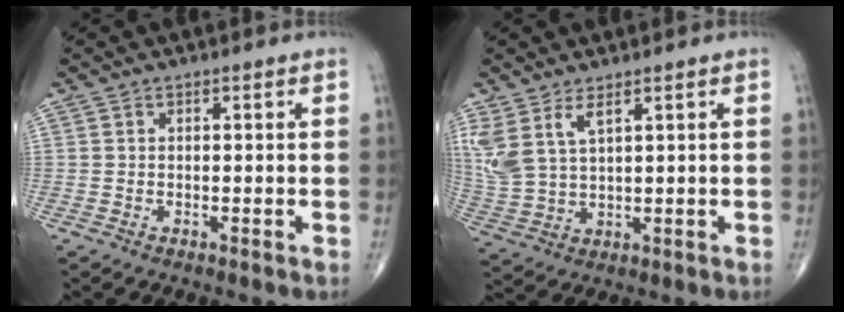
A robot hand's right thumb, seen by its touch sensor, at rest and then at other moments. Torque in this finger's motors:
{"motor_torque": [0.09, 0.11, 0.58, 0.59, 0.05]}